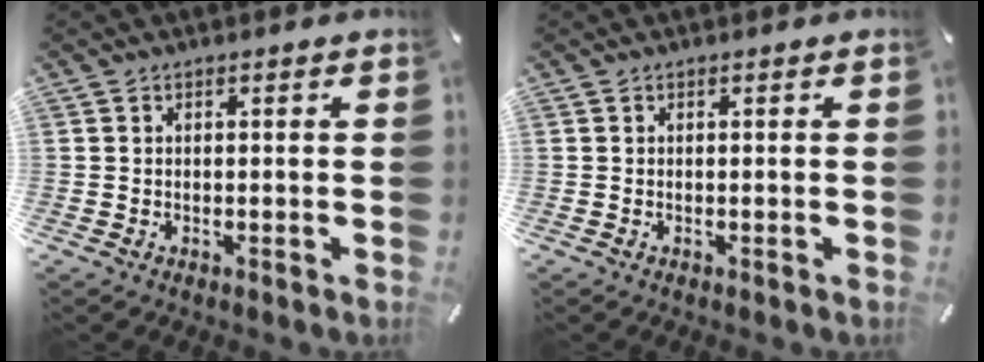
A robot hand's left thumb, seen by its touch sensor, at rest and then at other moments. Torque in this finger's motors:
{"motor_torque": [-0.16, -0.12, -0.05, 0.09, -0.02]}